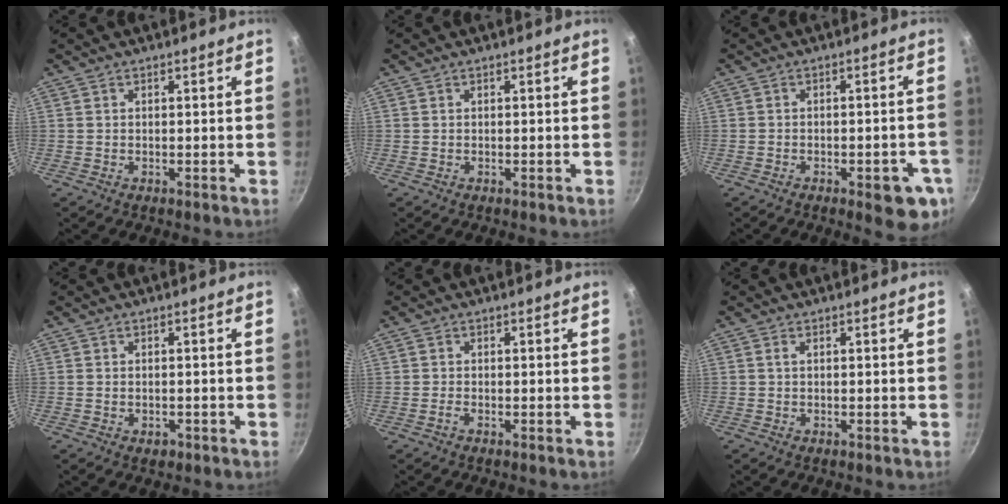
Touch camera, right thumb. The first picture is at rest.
{"total": 0.0}
{"total": 8.4, "force": [-3.3, 3.2, 7.0], "torque": [-0.063, 0.012, -0.036]}
{"total": 1.7, "force": [-0.8, 1.2, 1.0], "torque": [-0.015, 0.001, -0.008]}
{"total": 0.7, "force": [-0.5, 0.2, 0.4], "torque": [-0.007, 0.001, -0.013]}
{"total": 0.7, "force": [0.2, 0.2, 0.6], "torque": [-0.011, 0.003, 0.002]}